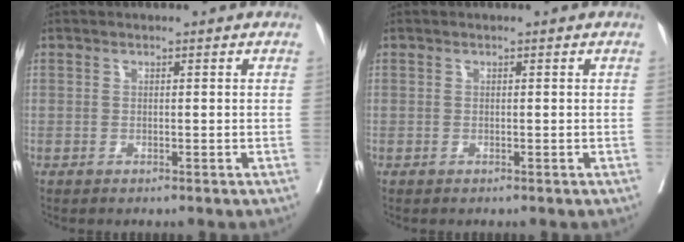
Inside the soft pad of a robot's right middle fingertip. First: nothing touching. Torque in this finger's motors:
{"motor_torque": [0.18, -0.18, -0.03, 0.00]}